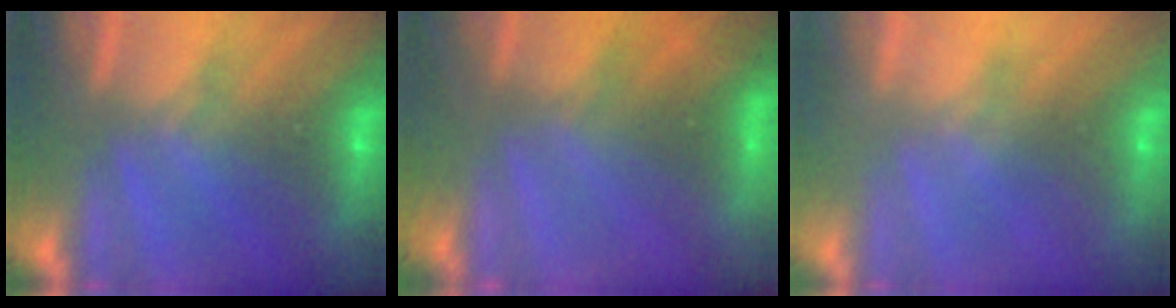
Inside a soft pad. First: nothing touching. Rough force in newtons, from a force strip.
{"total": 4.5}
{"total": 2.1}